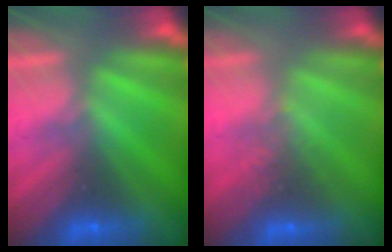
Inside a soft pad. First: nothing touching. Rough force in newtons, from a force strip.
{"total": 2.7}